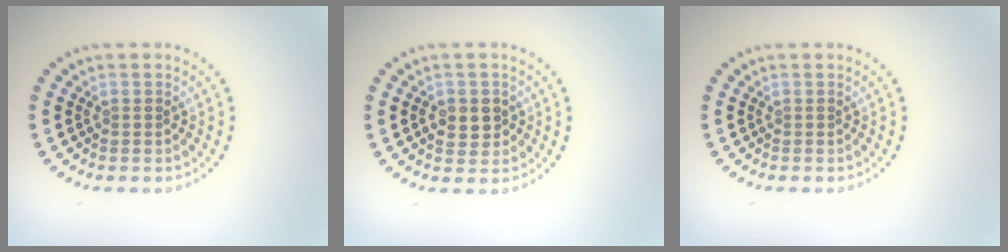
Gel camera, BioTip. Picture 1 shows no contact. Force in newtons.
{"total": 2.4, "press": 2.4, "slide": 0.3}
{"total": 0.0}